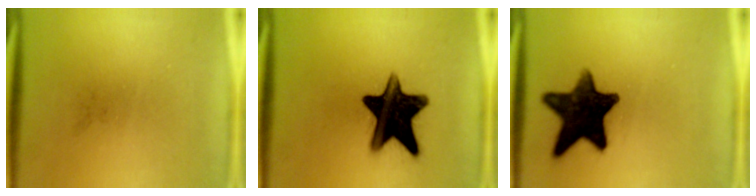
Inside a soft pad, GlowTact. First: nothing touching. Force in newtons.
{"total": 15.0}
{"total": 13.9}